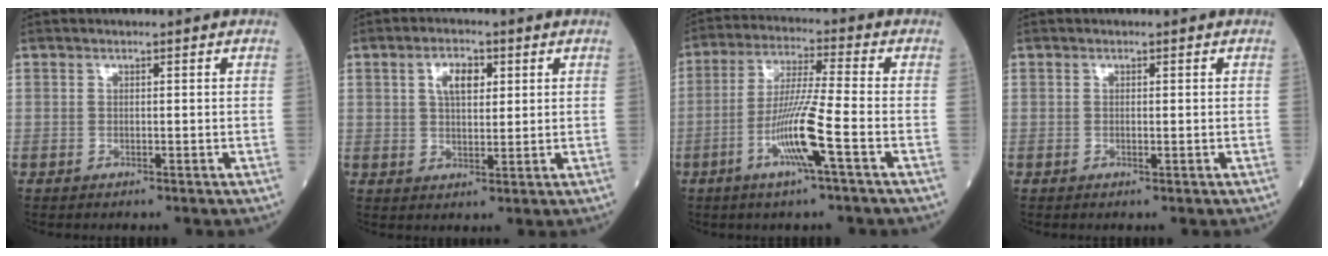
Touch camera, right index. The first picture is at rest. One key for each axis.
{"total": 4.8, "fx": 1.7, "fy": 2.3, "fz": 3.8, "tx": -0.069, "ty": 0.010, "tz": 0.030}
{"total": 10.0, "fx": -3.8, "fy": -0.7, "fz": 9.2, "tx": -0.181, "ty": -0.008, "tz": -0.076}
{"total": 0.0}